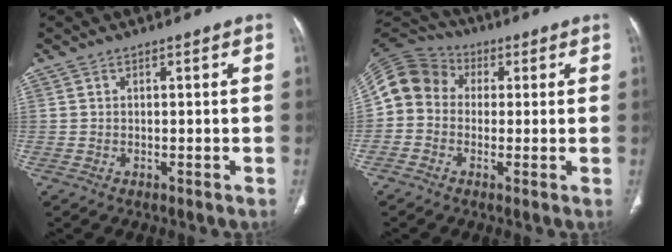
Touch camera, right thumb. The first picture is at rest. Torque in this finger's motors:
{"motor_torque": [1.36, 1.51, 0.62, -0.77, 0.21]}